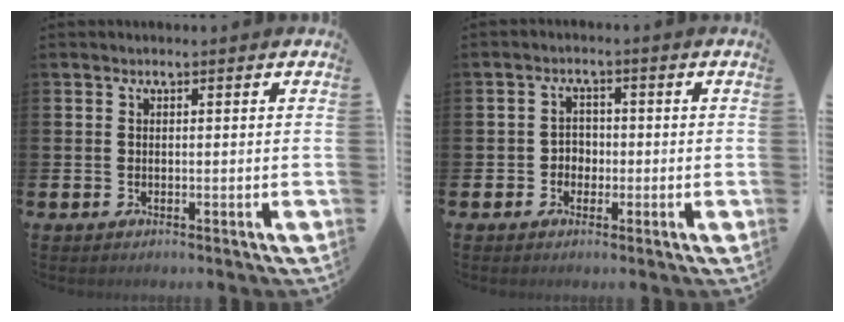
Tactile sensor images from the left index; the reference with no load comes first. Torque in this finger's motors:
{"motor_torque": [0.04, 0.04, -0.01, 0.00]}